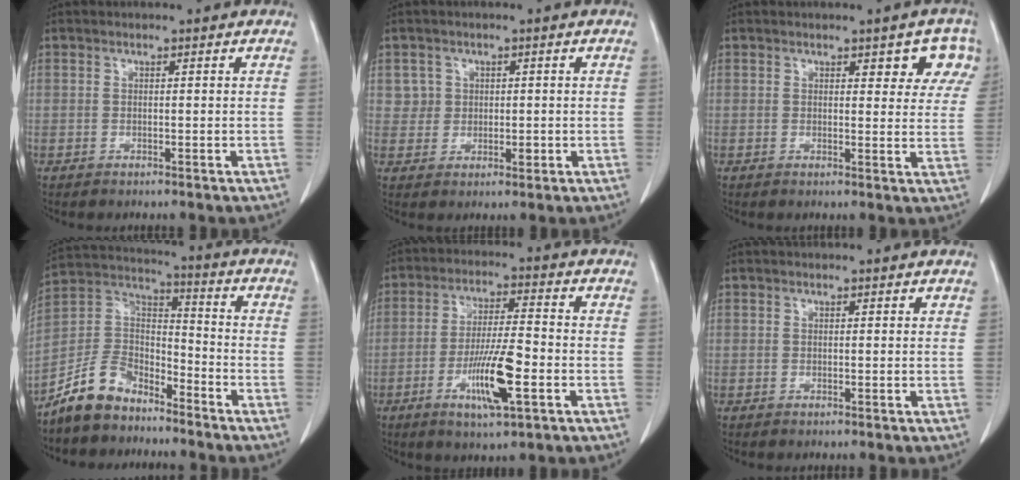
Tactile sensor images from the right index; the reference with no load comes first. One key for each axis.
{"total": 3.1, "fx": 0.8, "fy": 3.0, "fz": 0.3, "tx": 0.005, "ty": 0.000, "tz": 0.013}
{"total": 5.4, "fx": 3.0, "fy": 2.2, "fz": 3.9, "tx": -0.026, "ty": 0.003, "tz": 0.027}
{"total": 10.1, "fx": -8.2, "fy": 4.8, "fz": 3.6, "tx": -0.083, "ty": 0.027, "tz": -0.161}
{"total": 10.4, "fx": -3.7, "fy": 1.4, "fz": 9.6, "tx": -0.177, "ty": -0.009, "tz": -0.065}
{"total": 0.0}